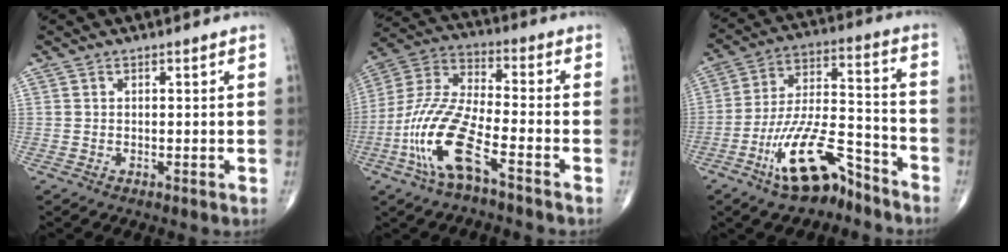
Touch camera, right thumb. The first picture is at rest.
{"total": 15.1, "force": [-7.0, 4.6, 12.5], "torque": [-0.282, 0.037, -0.138]}
{"total": 15.5, "force": [-9.8, 6.1, 10.4], "torque": [-0.177, 0.081, -0.178]}